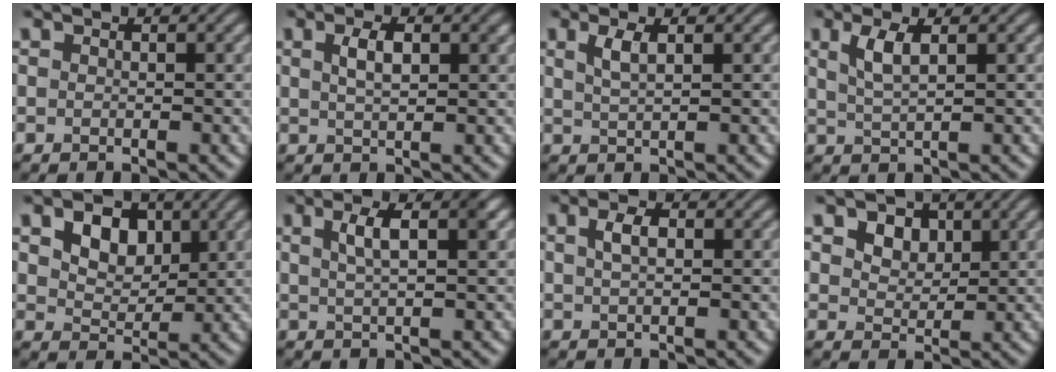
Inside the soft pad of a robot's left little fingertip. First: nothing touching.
{"total": 2.7, "force": [1.0, 1.1, 2.2], "torque": [-0.043, 0.004, 0.019]}
{"total": 2.0, "force": [0.9, 0.6, 1.6], "torque": [-0.033, 0.001, 0.018]}
{"total": 2.7, "force": [1.1, 0.8, 2.3], "torque": [-0.047, 0.001, 0.023]}
{"total": 4.4, "force": [1.7, 3.0, 2.7], "torque": [-0.053, -0.004, 0.023]}
{"total": 3.5, "force": [1.2, 1.1, 3.1], "torque": [-0.046, 0.010, 0.019]}
{"total": 2.0, "force": [0.7, 1.0, 1.7], "torque": [-0.034, 0.004, 0.011]}
{"total": 3.5, "force": [1.8, 2.4, 1.8], "torque": [-0.040, 0.000, 0.028]}